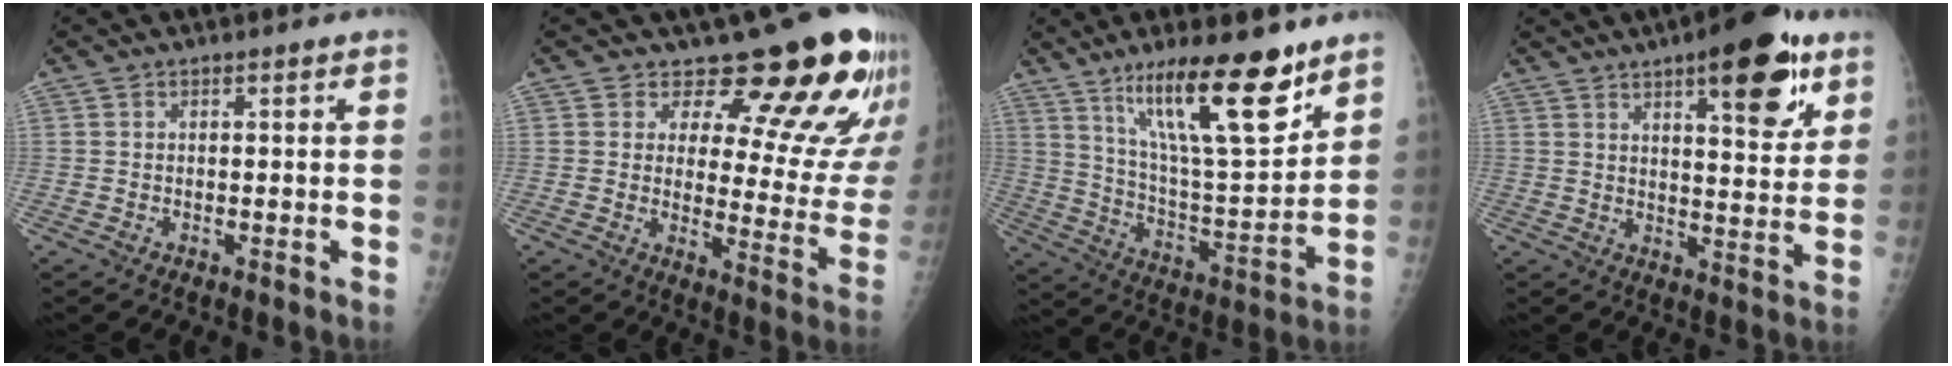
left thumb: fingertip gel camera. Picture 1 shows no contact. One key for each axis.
{"total": 18.6, "fx": 13.9, "fy": 7.8, "fz": 9.6, "tx": -0.067, "ty": -0.095, "tz": 0.159}
{"total": 20.5, "fx": 13.2, "fy": 4.9, "fz": 14.9, "tx": -0.219, "ty": -0.071, "tz": 0.230}
{"total": 15.7, "fx": 8.6, "fy": 5.3, "fz": 12.0, "tx": -0.129, "ty": -0.036, "tz": 0.119}